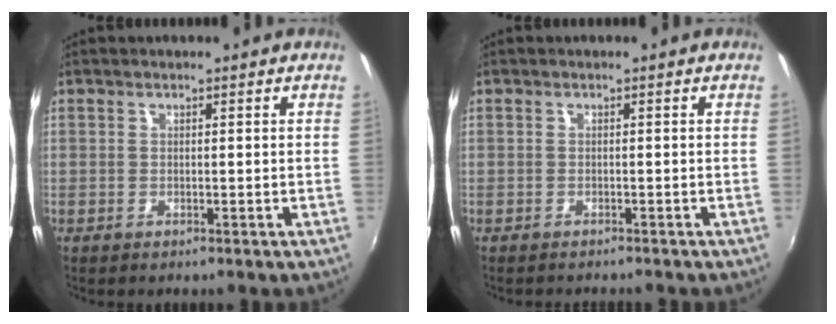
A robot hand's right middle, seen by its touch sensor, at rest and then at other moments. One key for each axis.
{"total": 1.8, "fx": -1.7, "fy": 0.2, "fz": 0.4, "tx": -0.018, "ty": -0.010, "tz": -0.027}